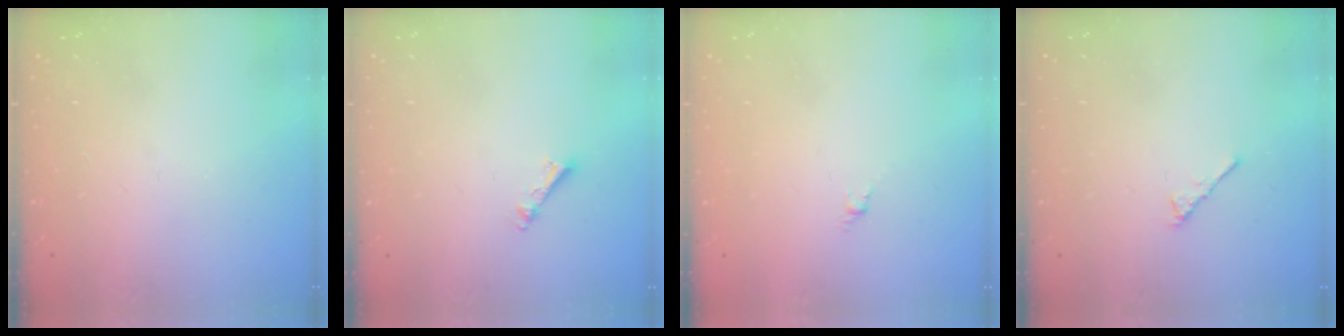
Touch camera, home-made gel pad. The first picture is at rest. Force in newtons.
{"total": 3.3, "press": 3.3, "slide": 0.1}
{"total": 1.1, "press": 1.0, "slide": 0.5}
{"total": 2.9, "press": 2.8, "slide": 0.7}